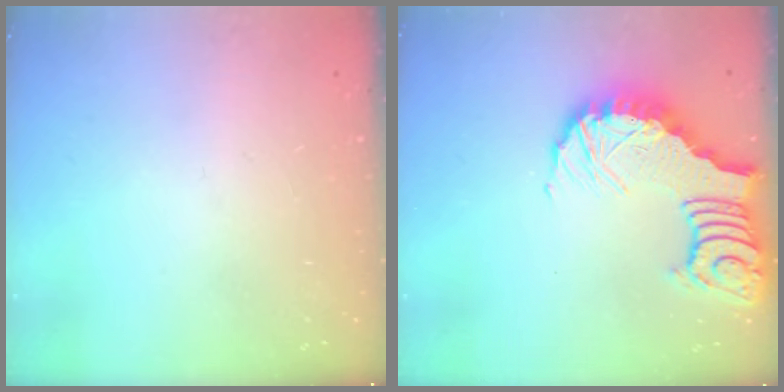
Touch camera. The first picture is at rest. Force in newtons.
{"total": 9.9, "press": 9.8, "slide": 1.3}